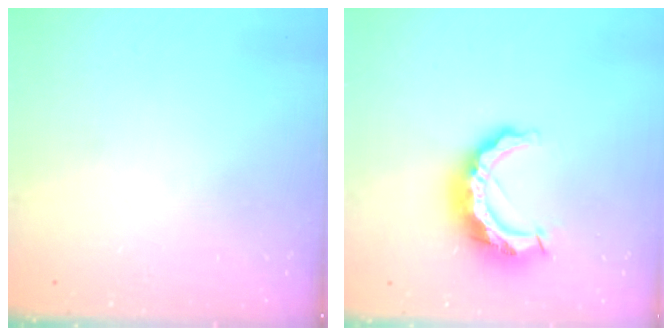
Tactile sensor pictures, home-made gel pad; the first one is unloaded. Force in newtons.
{"total": 10.8, "press": 10.8, "slide": 0.9}